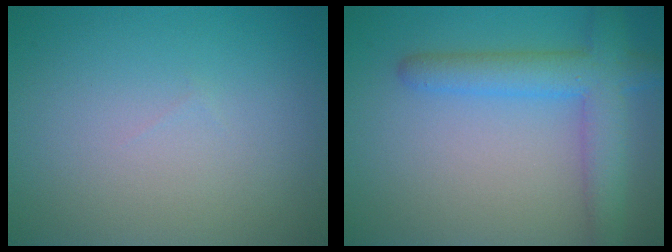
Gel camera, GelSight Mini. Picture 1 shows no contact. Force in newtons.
{"total": 5.0, "press": 5.0, "slide": 0.2}